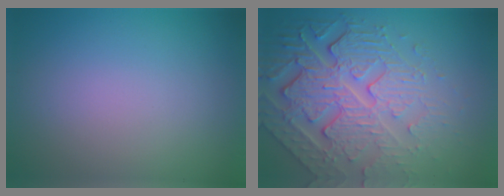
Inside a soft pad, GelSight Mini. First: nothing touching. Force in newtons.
{"total": 8.3, "press": 5.8, "slide": 6.0}